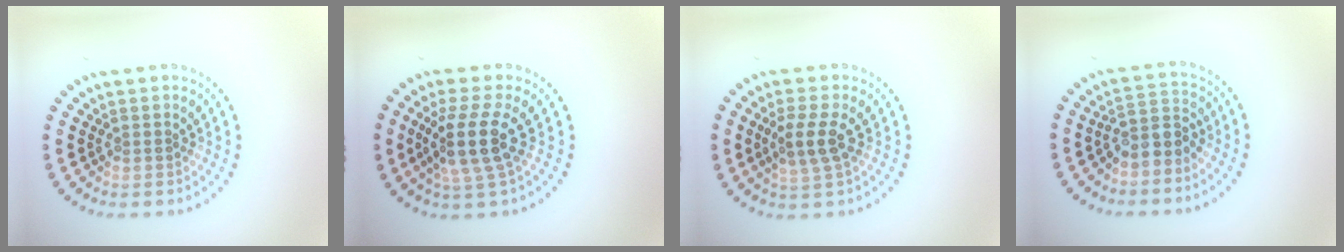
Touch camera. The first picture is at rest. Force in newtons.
{"total": 4.3, "press": 3.4, "slide": 2.5}
{"total": 2.9, "press": 2.7, "slide": 1.2}
{"total": 2.7, "press": 2.1, "slide": 1.6}